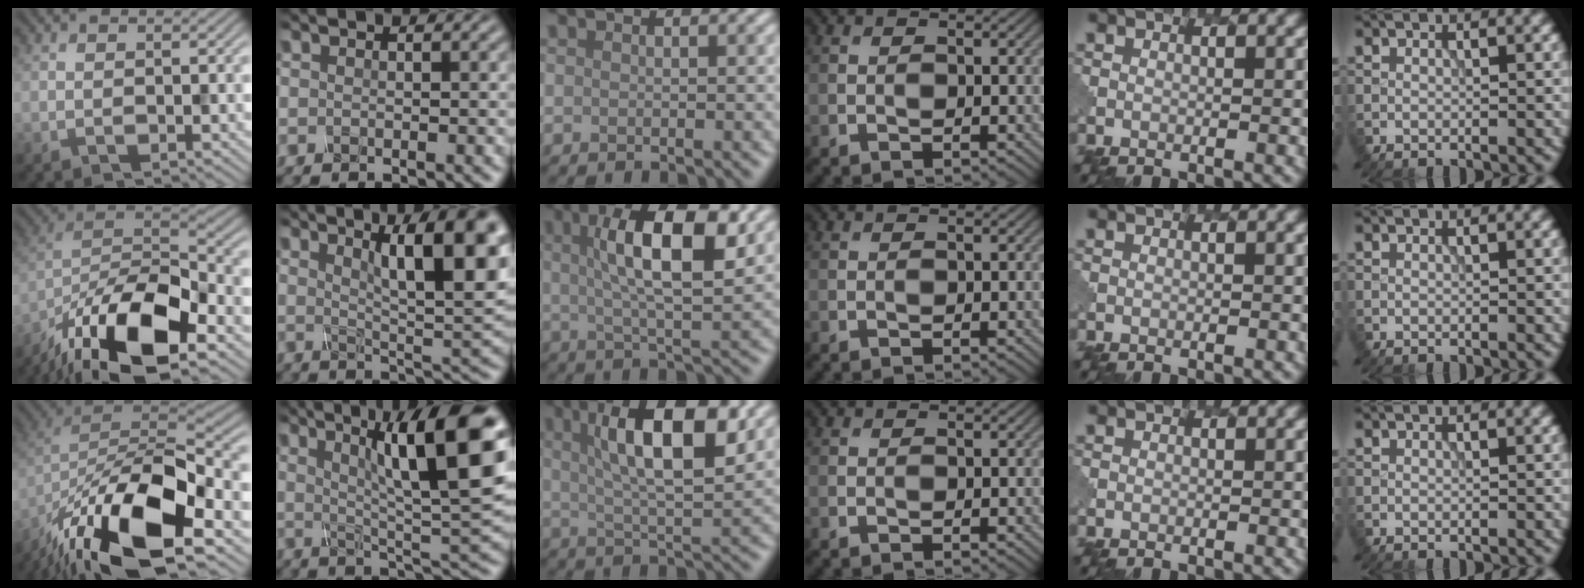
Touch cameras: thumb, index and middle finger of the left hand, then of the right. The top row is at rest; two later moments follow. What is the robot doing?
{"motion": "twist", "object": "rubiks cube"}